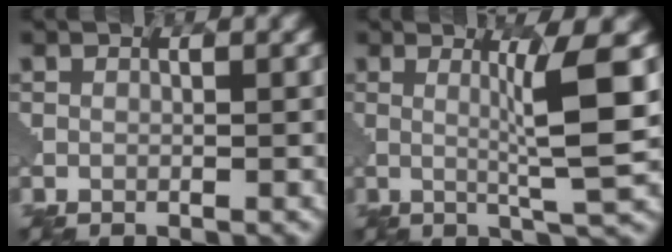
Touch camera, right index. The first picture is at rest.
{"total": 5.4, "force": [0.6, -0.2, 5.4], "torque": [-0.094, 0.001, 0.028]}